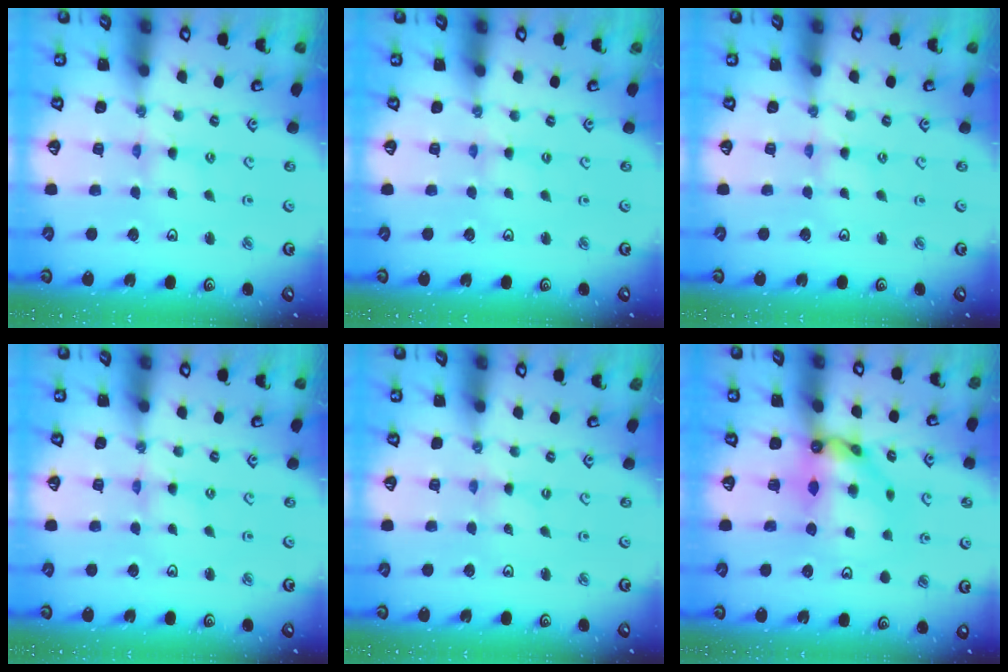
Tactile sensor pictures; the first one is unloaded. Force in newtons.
{"total": 0.0}
{"total": 0.0}
{"total": 1.1, "press": 1.1, "slide": 0.2}
{"total": 0.0}
{"total": 11.2, "press": 11.1, "slide": 1.5}